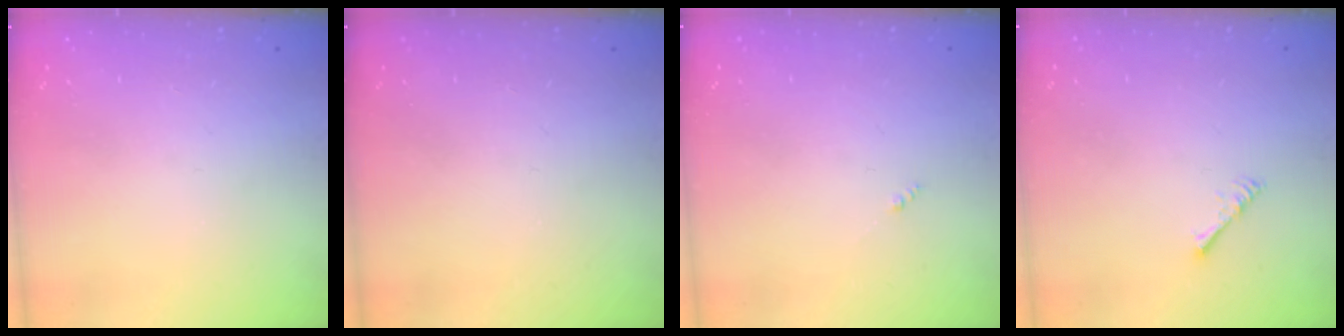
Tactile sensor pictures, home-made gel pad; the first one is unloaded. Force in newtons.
{"total": 0.0}
{"total": 0.0}
{"total": 2.2, "press": 2.1, "slide": 0.5}